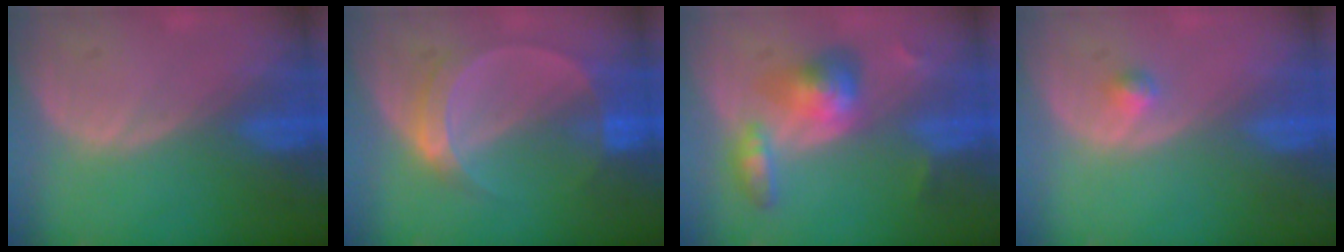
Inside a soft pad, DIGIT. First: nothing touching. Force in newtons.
{"total": 5.7, "press": 5.2, "slide": 2.3}
{"total": 6.2, "press": 6.1, "slide": 1.0}
{"total": 1.1, "press": 1.1, "slide": 0.1}